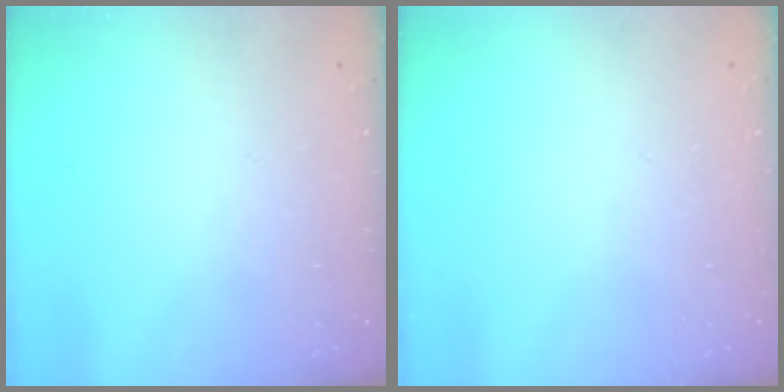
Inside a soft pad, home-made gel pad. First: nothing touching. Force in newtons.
{"total": 0.0}